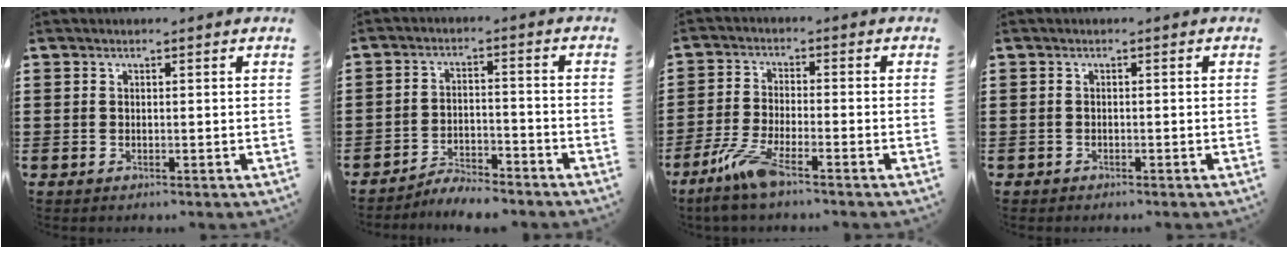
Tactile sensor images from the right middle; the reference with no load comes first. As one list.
[{"total": 4.5, "force": [-4.4, 0.4, 0.4], "torque": [-0.013, 0.006, -0.092]}, {"total": 6.8, "force": [-4.4, 1.1, 5.1], "torque": [-0.120, -0.018, -0.086]}, {"total": 0.6, "force": [-0.6, 0.2, 0.0], "torque": [-0.002, 0.001, -0.013]}]